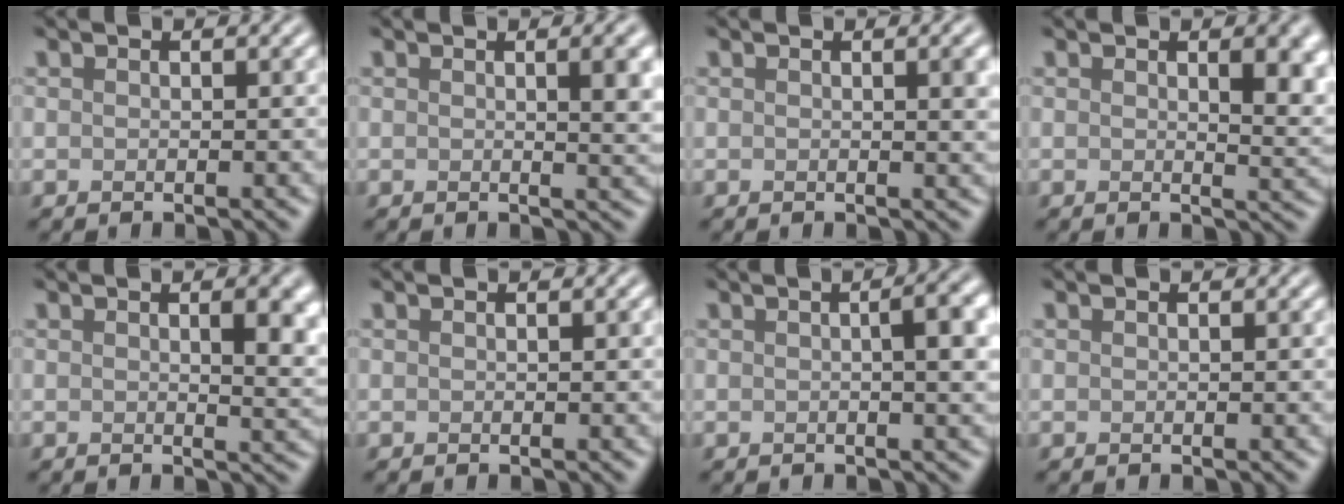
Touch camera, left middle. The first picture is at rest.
{"total": 3.8, "force": [0.8, 1.1, 3.5], "torque": [-0.034, 0.005, 0.010]}
{"total": 2.6, "force": [0.6, 0.8, 2.4], "torque": [-0.022, 0.005, 0.006]}
{"total": 4.1, "force": [1.3, 1.5, 3.5], "torque": [-0.038, -0.003, 0.022]}
{"total": 3.9, "force": [0.9, 1.3, 3.5], "torque": [-0.038, 0.000, 0.014]}
{"total": 0.0}
{"total": 4.6, "force": [0.5, 1.3, 4.3], "torque": [-0.047, 0.017, 0.003]}
{"total": 0.0}